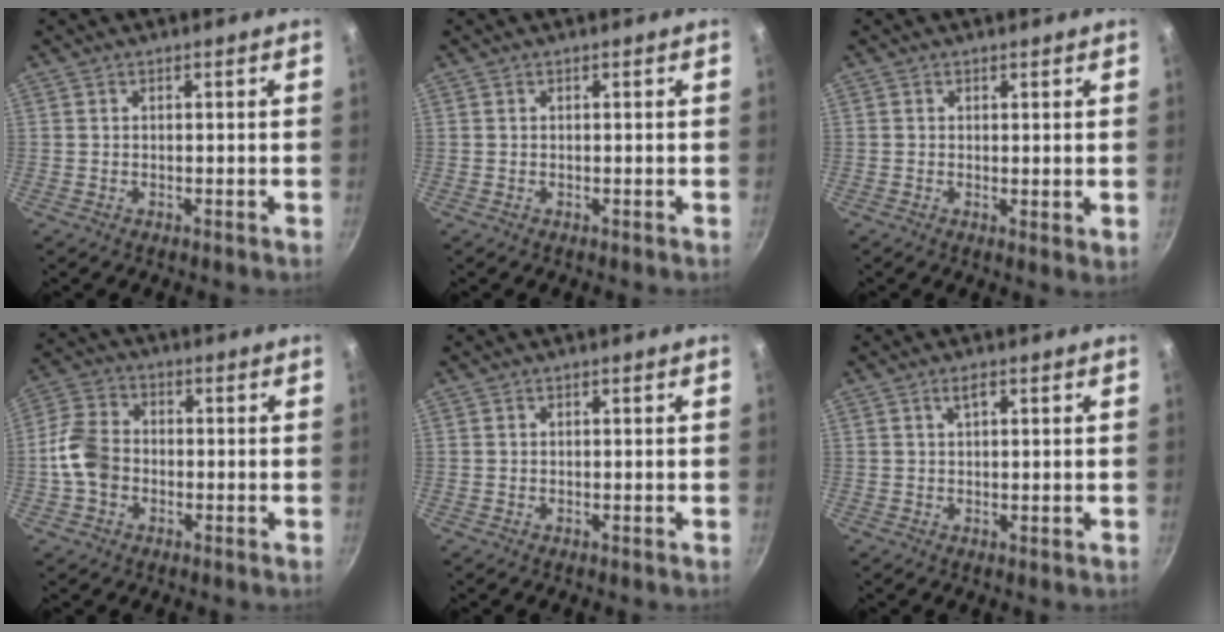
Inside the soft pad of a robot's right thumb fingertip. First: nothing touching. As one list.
[{"total": 0.0}, {"total": 1.9, "force": [0.6, 0.7, 1.6], "torque": [-0.023, -0.012, 0.006]}, {"total": 8.1, "force": [-1.6, 6.1, 5.1], "torque": [-0.089, 0.022, -0.044]}, {"total": 0.0}, {"total": 2.1, "force": [1.0, 0.6, 1.7], "torque": [-0.028, -0.001, 0.017]}]